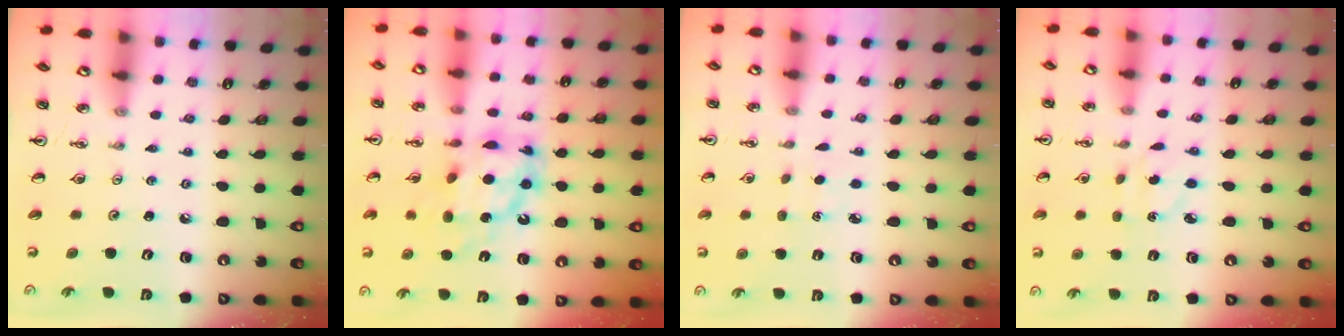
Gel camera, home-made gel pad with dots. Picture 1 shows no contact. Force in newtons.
{"total": 13.3, "press": 13.3, "slide": 1.3}
{"total": 1.5, "press": 1.5, "slide": 0.2}
{"total": 3.3, "press": 3.3, "slide": 0.4}